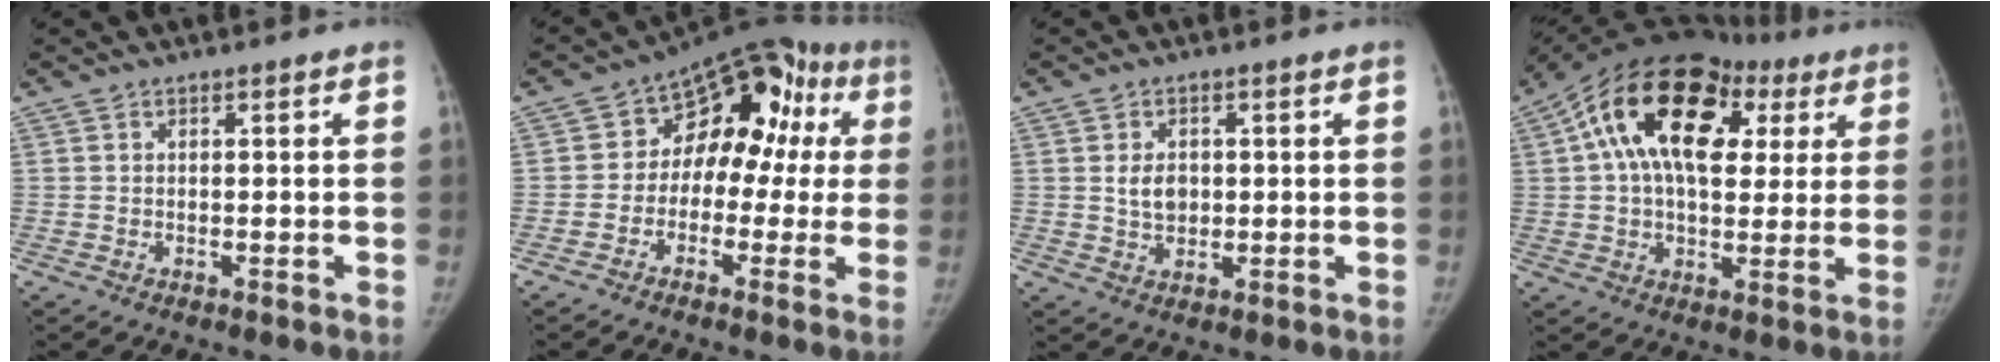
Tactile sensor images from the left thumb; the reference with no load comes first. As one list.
[{"total": 16.0, "force": [1.2, 11.0, 11.4], "torque": [-0.087, 0.059, 0.004]}, {"total": 4.3, "force": [0.5, 3.2, 2.8], "torque": [-0.033, -0.003, 0.012]}, {"total": 22.2, "force": [7.4, 13.6, 15.9], "torque": [-0.250, 0.037, 0.112]}]